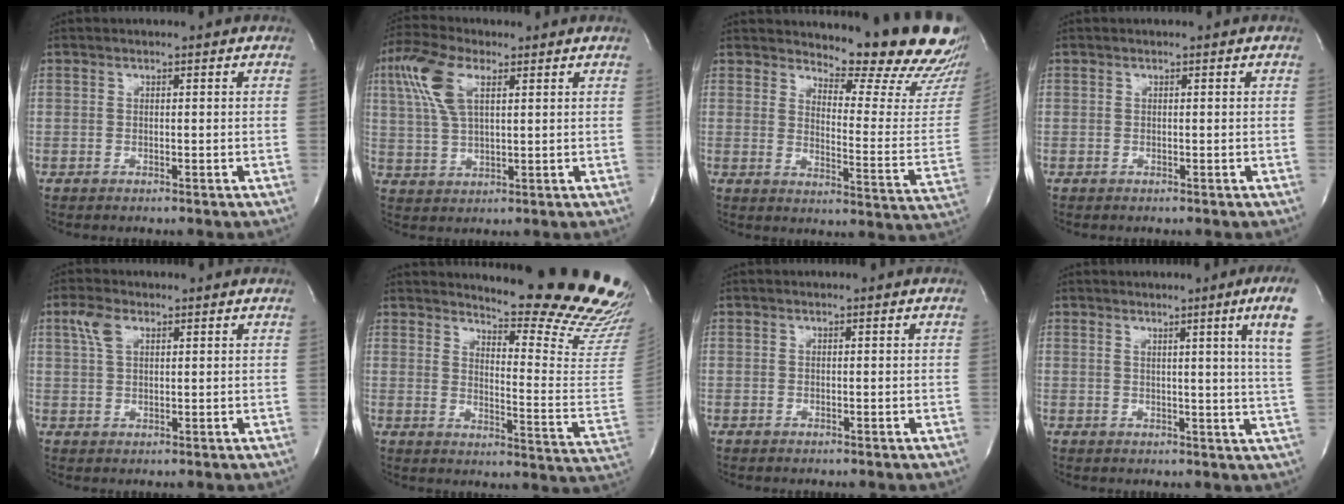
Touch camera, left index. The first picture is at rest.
{"total": 8.4, "force": [3.8, 3.1, 6.9], "torque": [-0.164, 0.021, 0.077]}
{"total": 17.3, "force": [15.7, 2.0, 6.8], "torque": [-0.086, -0.110, 0.177]}
{"total": 0.0}
{"total": 3.5, "force": [2.0, 1.5, 2.5], "torque": [-0.061, 0.013, 0.045]}
{"total": 20.3, "force": [19.1, 0.5, 6.9], "torque": [-0.096, -0.151, 0.219]}
{"total": 0.0}
{"total": 8.6, "force": [4.8, -2.1, 6.8], "torque": [-0.085, -0.034, 0.037]}